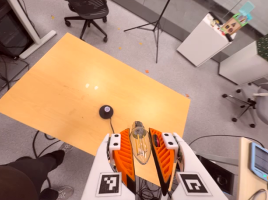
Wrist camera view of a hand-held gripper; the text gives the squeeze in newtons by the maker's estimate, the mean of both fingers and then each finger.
{"total": 12.3, "left": 12.7, "right": 11.8}